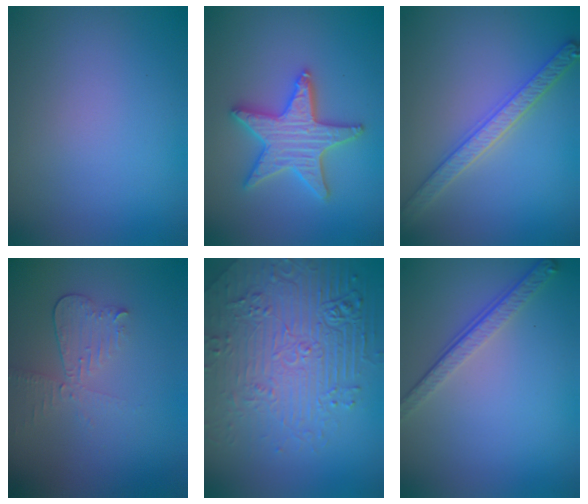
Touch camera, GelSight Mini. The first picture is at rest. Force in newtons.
{"total": 4.9, "press": 4.9, "slide": 0.9}
{"total": 3.6, "press": 3.5, "slide": 0.7}
{"total": 3.0, "press": 2.6, "slide": 1.5}
{"total": 8.5, "press": 6.1, "slide": 5.9}
{"total": 3.8, "press": 2.8, "slide": 2.6}